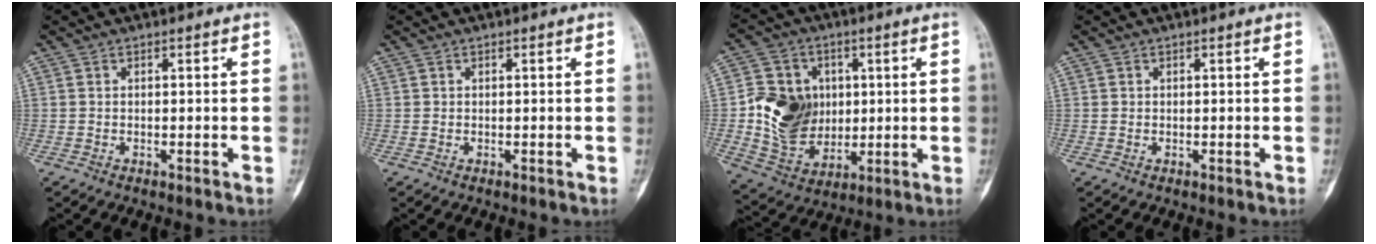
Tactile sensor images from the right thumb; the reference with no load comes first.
{"total": 0.0}
{"total": 14.2, "force": [0.8, 11.7, 8.0], "torque": [-0.101, -0.006, 0.028]}
{"total": 0.0}